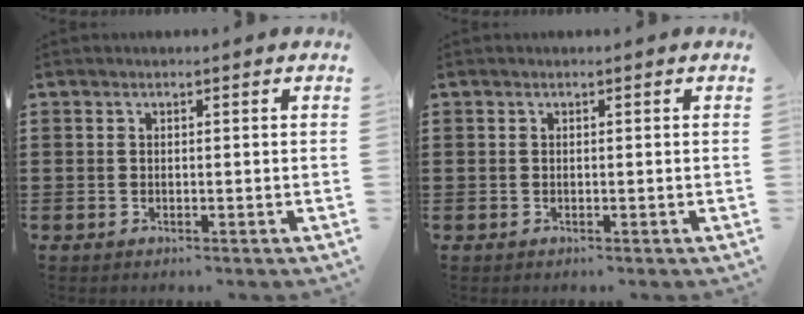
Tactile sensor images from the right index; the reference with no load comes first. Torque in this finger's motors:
{"motor_torque": [-0.01, 0.00, 0.00, 0.00]}